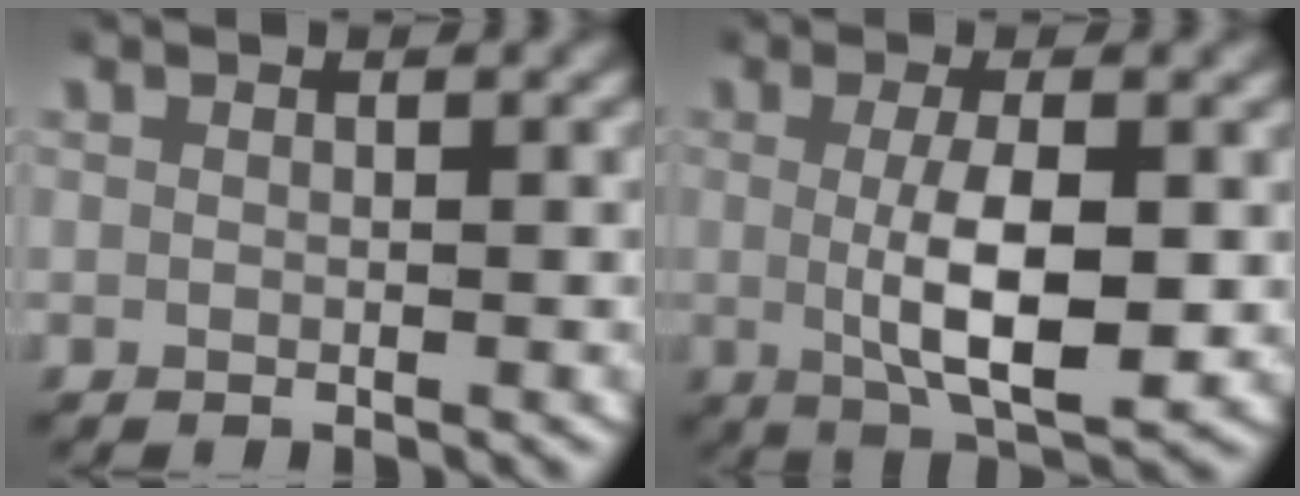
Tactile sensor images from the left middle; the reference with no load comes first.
{"total": 6.1, "force": [-0.3, 2.0, 5.7], "torque": [-0.098, -0.012, -0.001]}